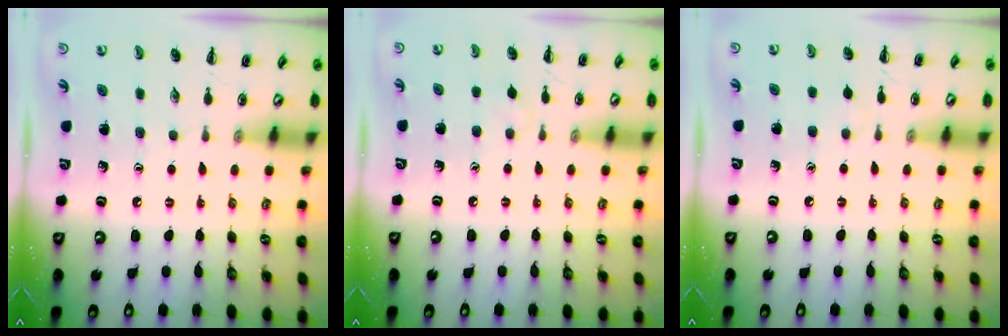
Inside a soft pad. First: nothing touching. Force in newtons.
{"total": 2.9, "press": 2.7, "slide": 1.2}
{"total": 2.3, "press": 2.1, "slide": 0.9}